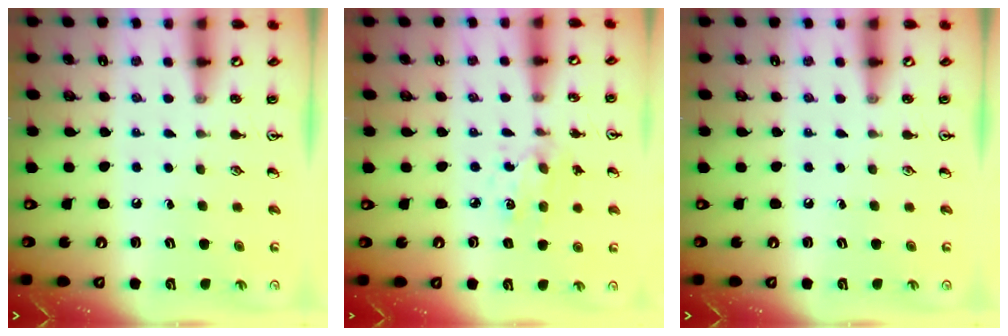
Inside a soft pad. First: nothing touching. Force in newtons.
{"total": 2.1, "press": 2.1, "slide": 0.4}
{"total": 0.0}